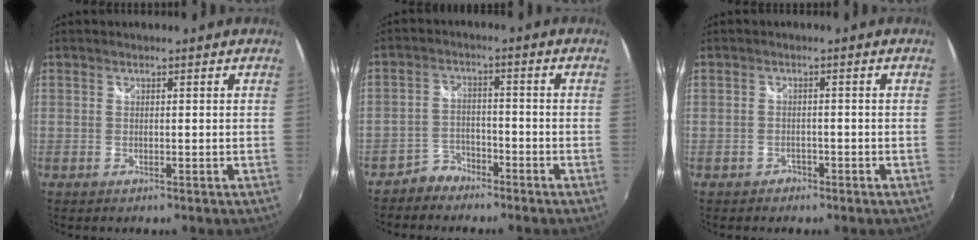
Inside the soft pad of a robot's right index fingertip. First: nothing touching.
{"total": 4.6, "force": [-3.9, 2.4, 0.2], "torque": [-0.012, 0.013, -0.074]}
{"total": 2.1, "force": [-1.5, 1.4, 0.2], "torque": [-0.009, 0.003, -0.021]}